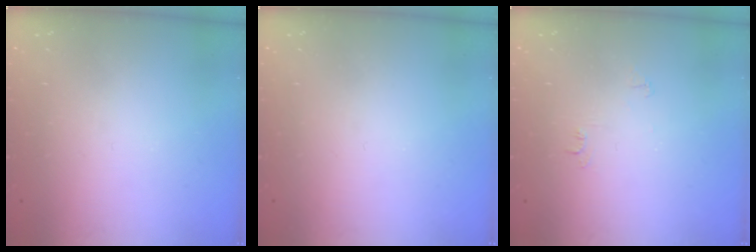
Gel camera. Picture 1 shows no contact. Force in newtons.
{"total": 0.0}
{"total": 3.8, "press": 3.8, "slide": 0.5}